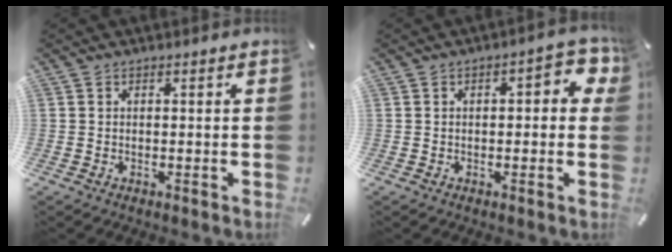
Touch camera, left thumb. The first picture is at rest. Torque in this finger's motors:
{"motor_torque": [0.02, 0.02, 0.26, 0.13, 0.02]}